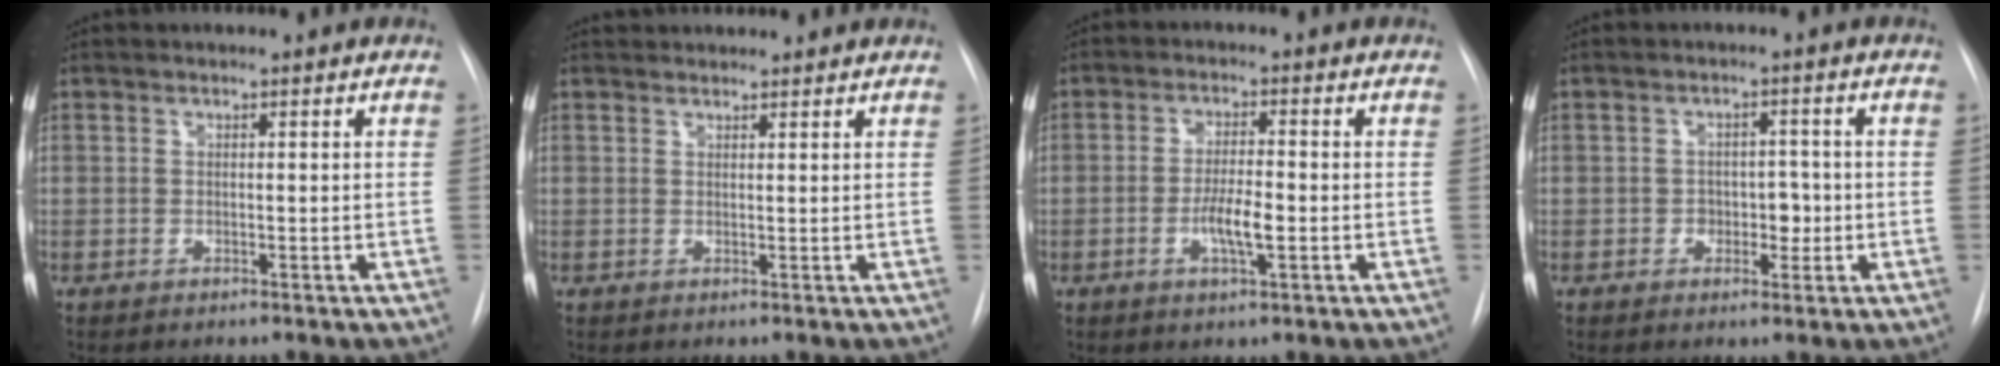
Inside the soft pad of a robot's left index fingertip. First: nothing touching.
{"total": 4.2, "force": [4.1, 0.9, 0.6], "torque": [-0.005, 0.029, 0.051]}
{"total": 4.8, "force": [-1.8, 0.8, 4.4], "torque": [-0.084, -0.007, -0.031]}
{"total": 3.4, "force": [-1.2, 2.3, 2.2], "torque": [-0.021, 0.002, -0.015]}